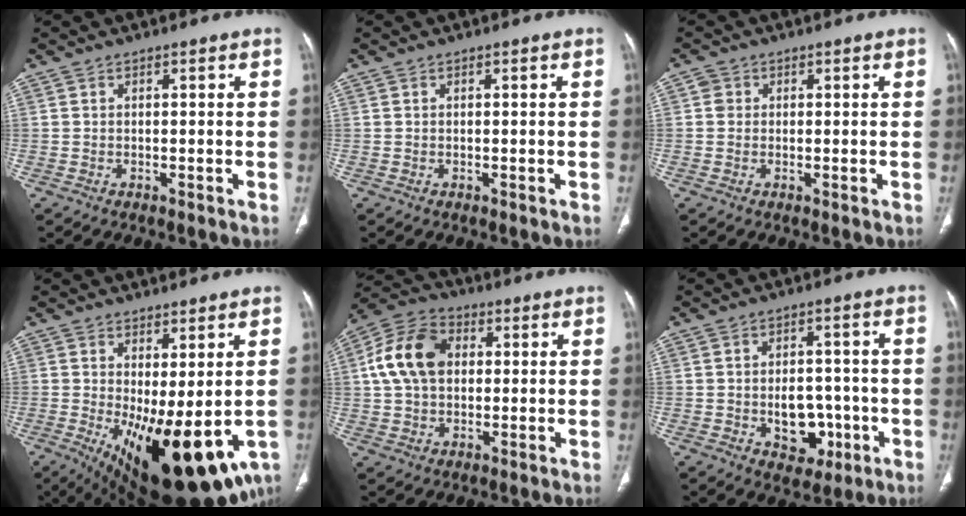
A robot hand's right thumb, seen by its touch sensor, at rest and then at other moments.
{"total": 0.0}
{"total": 1.7, "force": [0.3, 1.6, 0.4], "torque": [0.000, 0.001, 0.003]}
{"total": 18.5, "force": [-0.8, 7.5, 16.8], "torque": [-0.260, -0.030, 0.016]}
{"total": 12.9, "force": [2.1, 9.2, 8.7], "torque": [-0.152, 0.021, 0.030]}
{"total": 8.7, "force": [-2.2, 6.3, 5.5], "torque": [-0.040, 0.021, -0.017]}